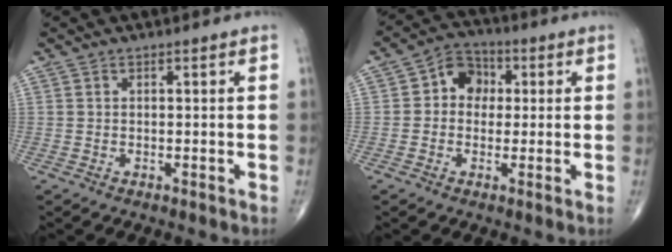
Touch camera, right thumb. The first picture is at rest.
{"total": 7.2, "force": [0.9, 6.0, 3.9], "torque": [-0.033, 0.018, 0.002]}